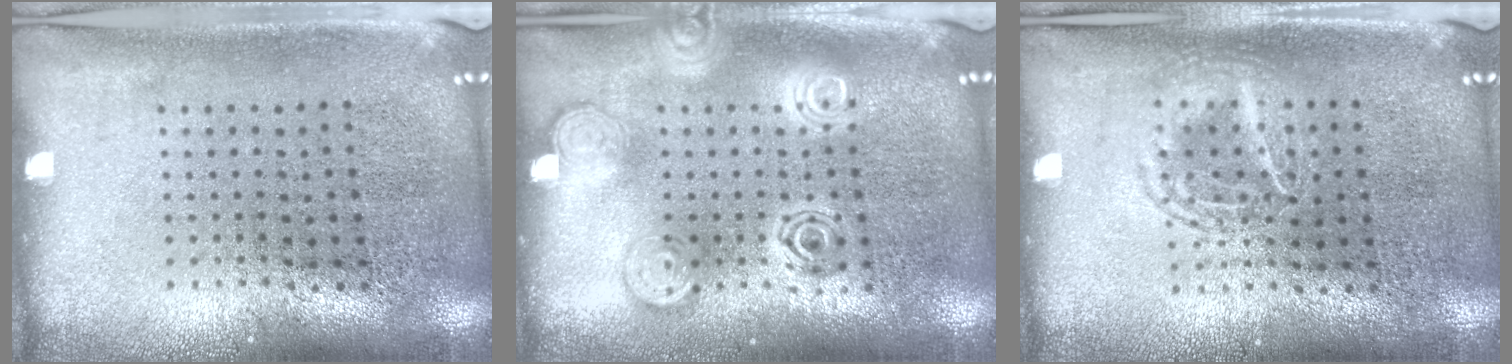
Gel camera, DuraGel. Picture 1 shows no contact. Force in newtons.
{"total": 2.8, "press": 2.8, "slide": 0.4}
{"total": 1.2, "press": 1.2, "slide": 0.1}